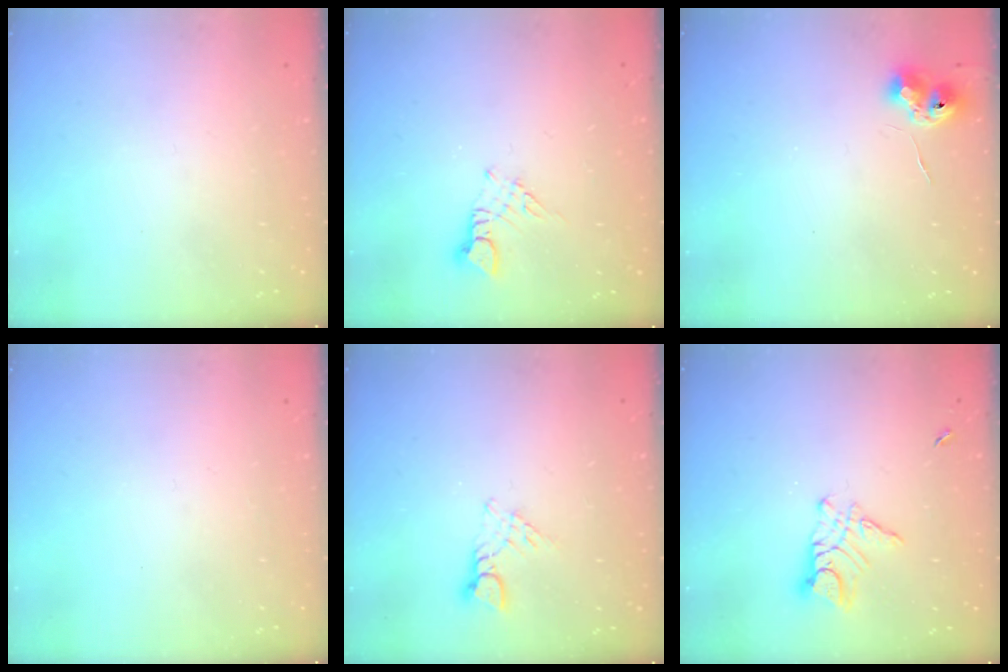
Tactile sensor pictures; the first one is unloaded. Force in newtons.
{"total": 2.5, "press": 2.5, "slide": 0.3}
{"total": 7.1, "press": 7.1, "slide": 0.7}
{"total": 0.0}
{"total": 3.4, "press": 3.4, "slide": 0.3}
{"total": 8.4, "press": 8.4, "slide": 0.7}